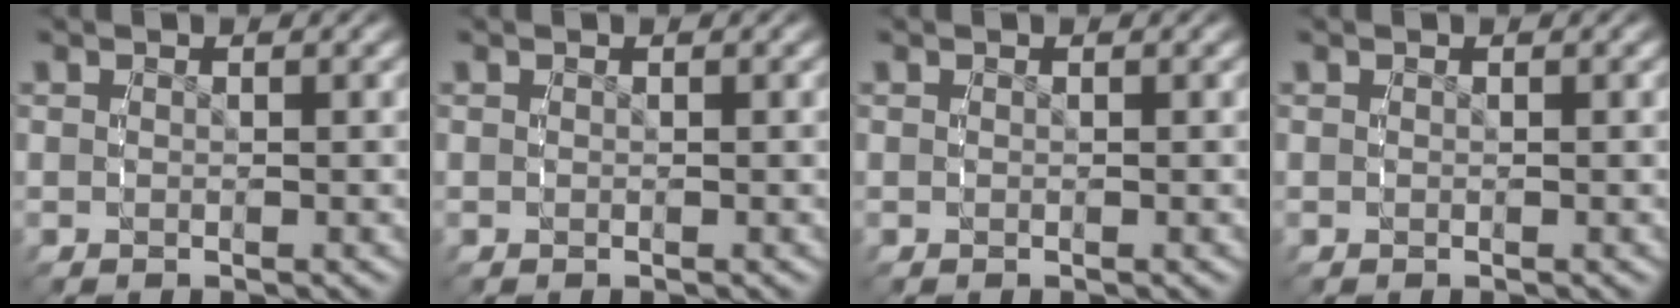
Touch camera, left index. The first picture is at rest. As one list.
[{"total": 0.0}, {"total": 0.0}, {"total": 0.0}]